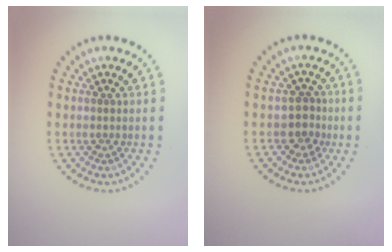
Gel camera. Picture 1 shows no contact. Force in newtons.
{"total": 1.9, "press": 1.5, "slide": 1.2}